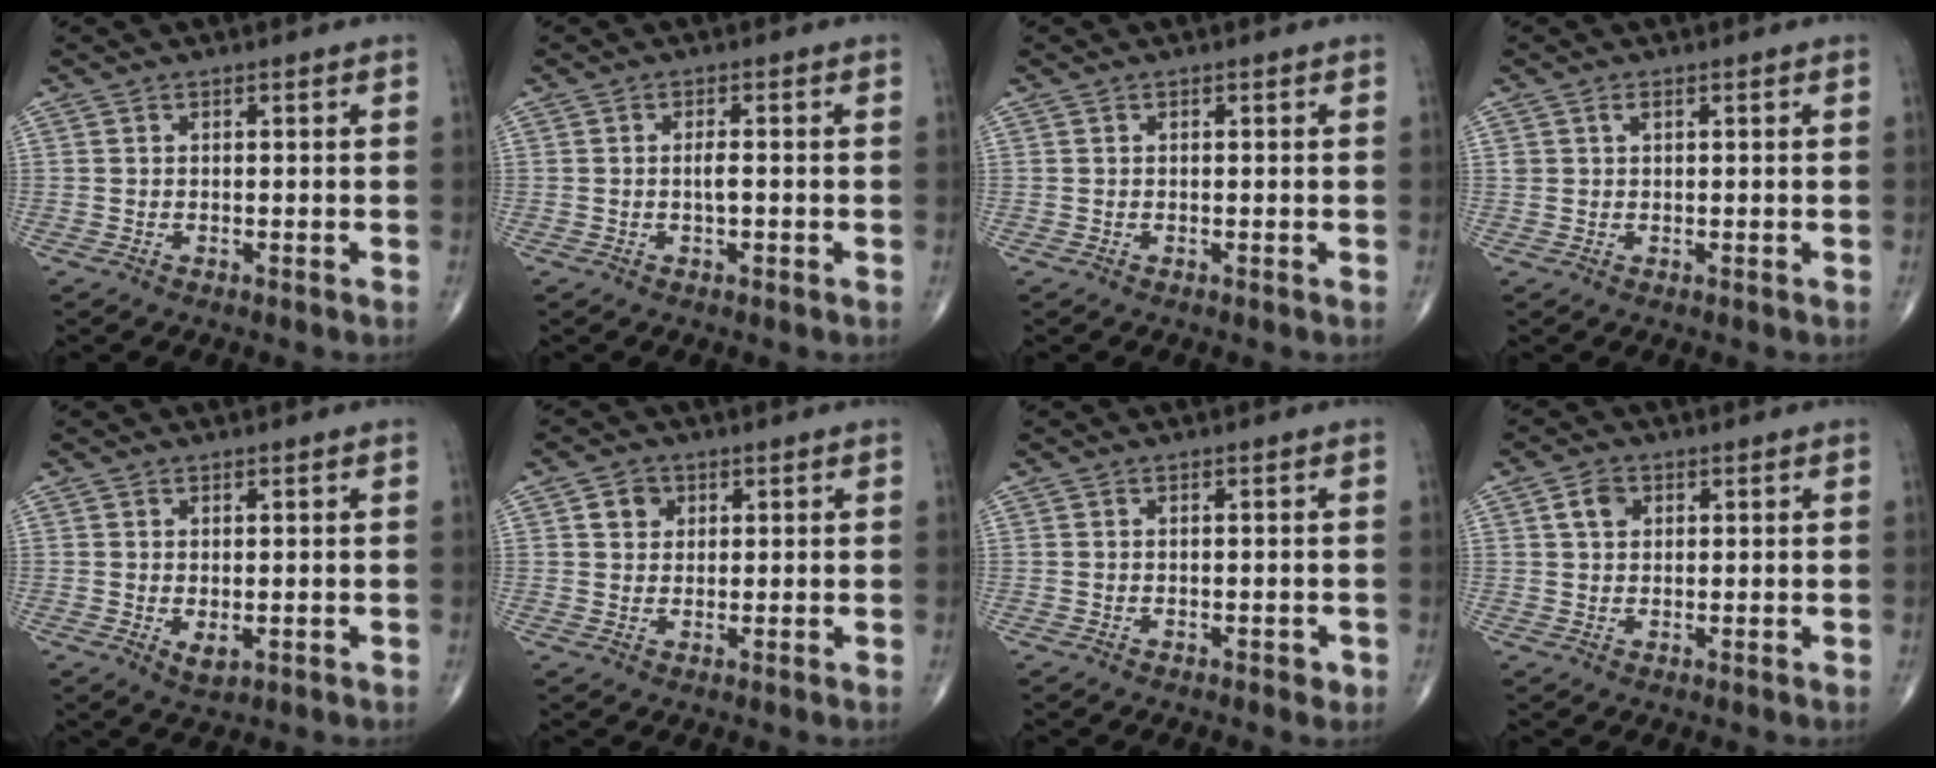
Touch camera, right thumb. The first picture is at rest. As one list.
[{"total": 1.9, "force": [-0.3, 0.5, 1.8], "torque": [-0.032, 0.001, -0.006]}, {"total": 0.0}, {"total": 1.1, "force": [0.5, 0.6, 0.7], "torque": [-0.013, 0.004, 0.009]}, {"total": 2.5, "force": [-0.3, 1.2, 2.1], "torque": [-0.030, -0.006, 0.001]}, {"total": 3.3, "force": [1.2, 2.8, 1.3], "torque": [-0.005, -0.004, 0.018]}, {"total": 1.2, "force": [-0.5, 0.6, 0.9], "torque": [-0.010, 0.000, -0.007]}, {"total": 3.3, "force": [1.1, 2.4, 1.9], "torque": [-0.027, 0.002, 0.020]}]